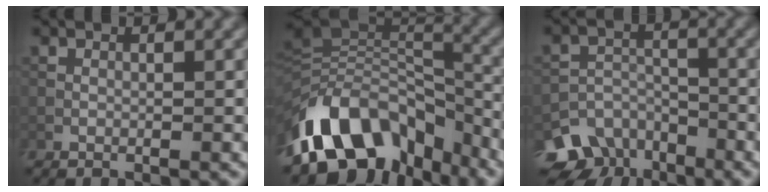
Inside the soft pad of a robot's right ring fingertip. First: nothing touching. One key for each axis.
{"total": 12.5, "fx": -6.6, "fy": 7.7, "fz": 7.3, "tx": -0.130, "ty": 0.020, "tz": -0.123}
{"total": 7.8, "fx": -5.7, "fy": 5.0, "fz": 1.8, "tx": -0.014, "ty": -0.006, "tz": -0.095}